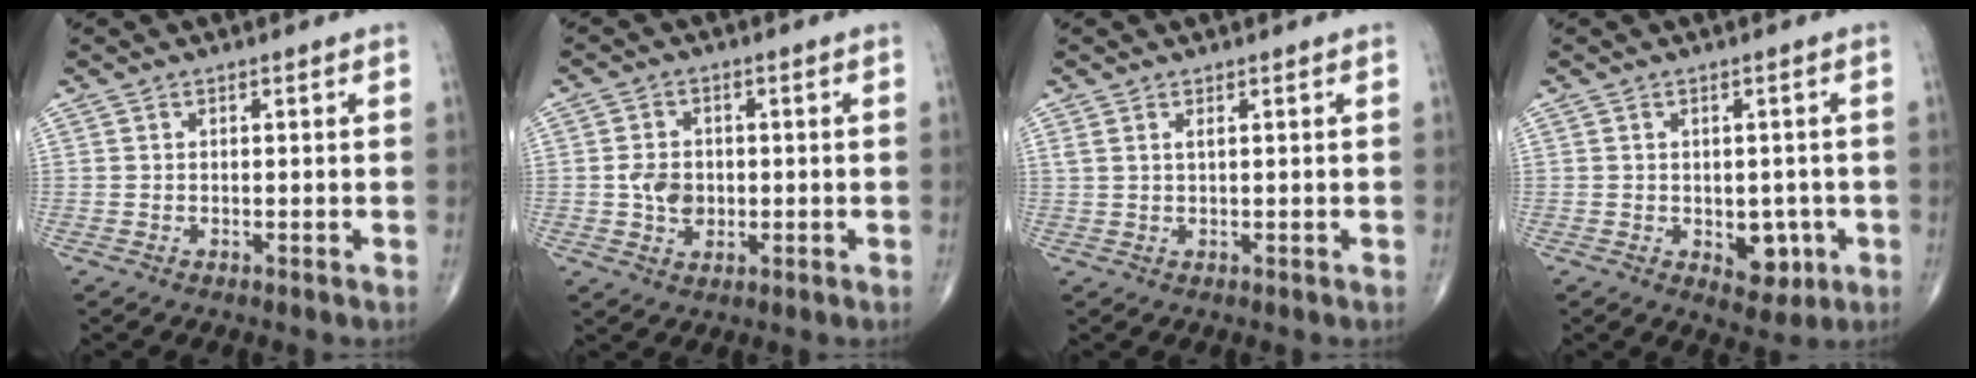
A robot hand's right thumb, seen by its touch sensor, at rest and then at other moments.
{"total": 5.1, "force": [-0.3, 3.9, 3.2], "torque": [-0.043, -0.001, -0.005]}
{"total": 1.1, "force": [0.7, 0.1, 0.9], "torque": [-0.026, 0.004, 0.015]}
{"total": 5.8, "force": [-1.5, 3.8, 4.1], "torque": [-0.021, -0.001, -0.010]}